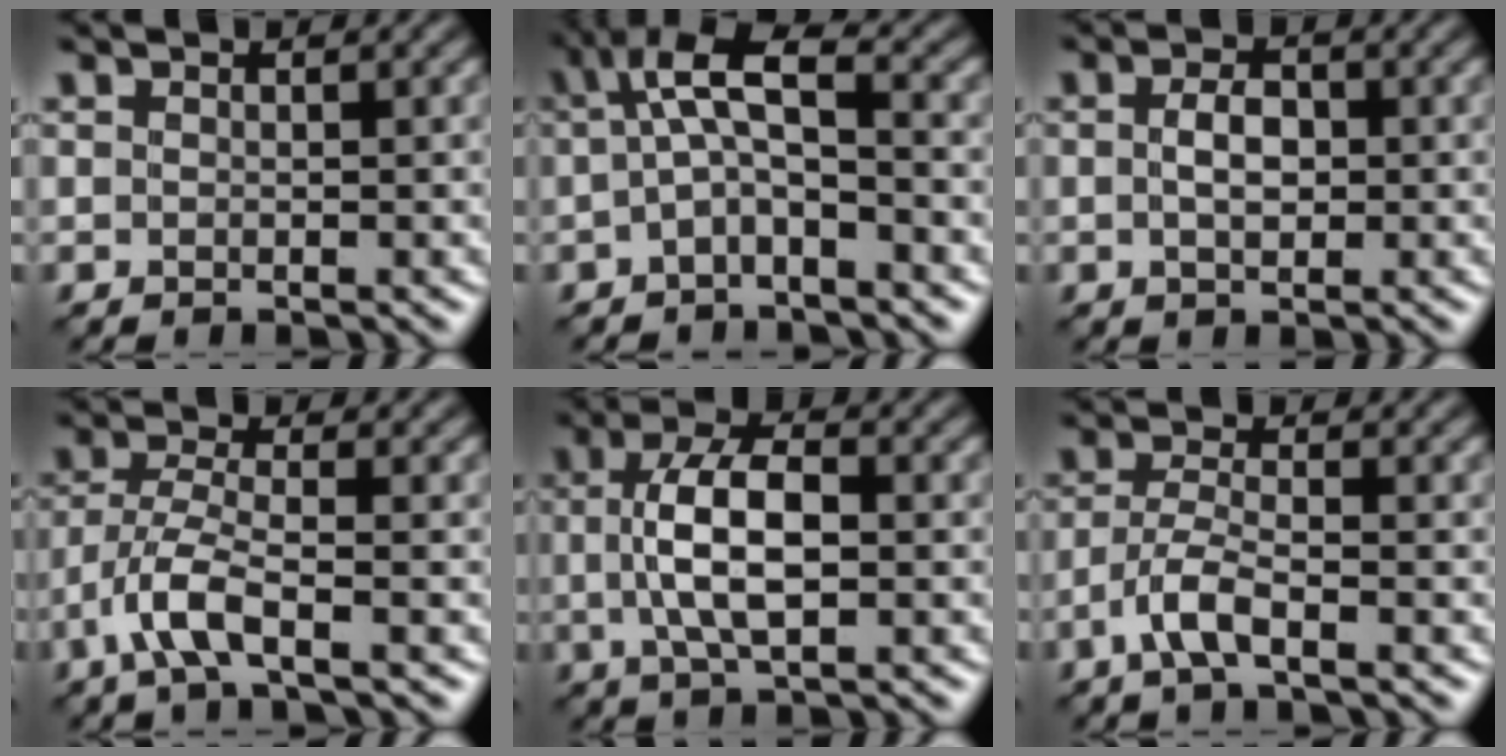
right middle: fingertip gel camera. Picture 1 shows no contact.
{"total": 4.7, "force": [0.3, 1.5, 4.4], "torque": [-0.083, 0.012, -0.003]}
{"total": 2.5, "force": [0.1, 1.4, 2.0], "torque": [-0.040, 0.002, 0.000]}
{"total": 4.1, "force": [-2.2, 0.9, 3.4], "torque": [-0.074, 0.003, -0.052]}
{"total": 6.1, "force": [0.2, 2.5, 5.6], "torque": [-0.110, 0.006, -0.002]}
{"total": 3.1, "force": [-1.7, 0.7, 2.5], "torque": [-0.056, 0.005, -0.042]}